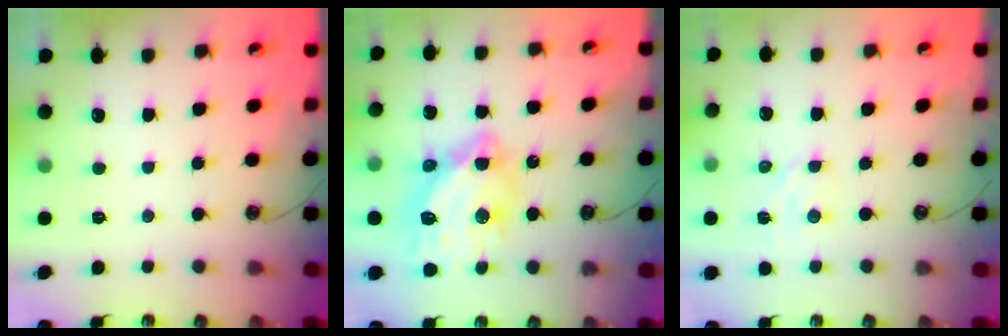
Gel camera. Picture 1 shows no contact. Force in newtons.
{"total": 16.6, "press": 16.6, "slide": 1.4}
{"total": 1.8, "press": 1.8, "slide": 0.3}